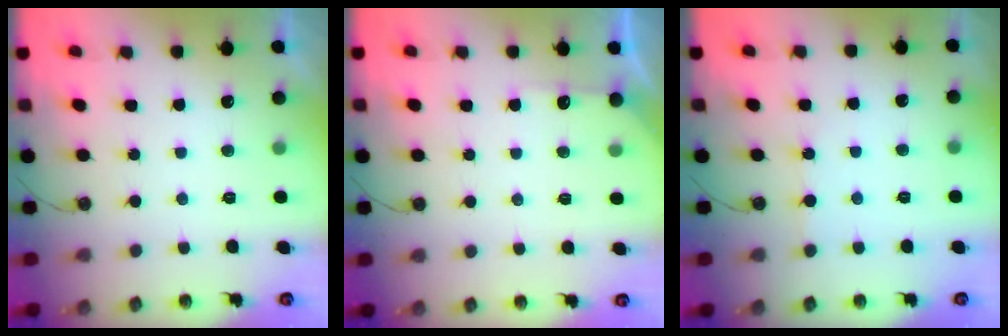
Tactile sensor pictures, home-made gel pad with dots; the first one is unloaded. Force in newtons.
{"total": 4.2, "press": 4.2, "slide": 0.6}
{"total": 2.5, "press": 2.5, "slide": 0.4}